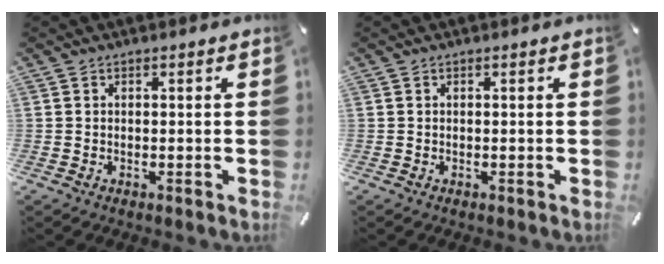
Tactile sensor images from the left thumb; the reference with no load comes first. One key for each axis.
{"total": 0.0}